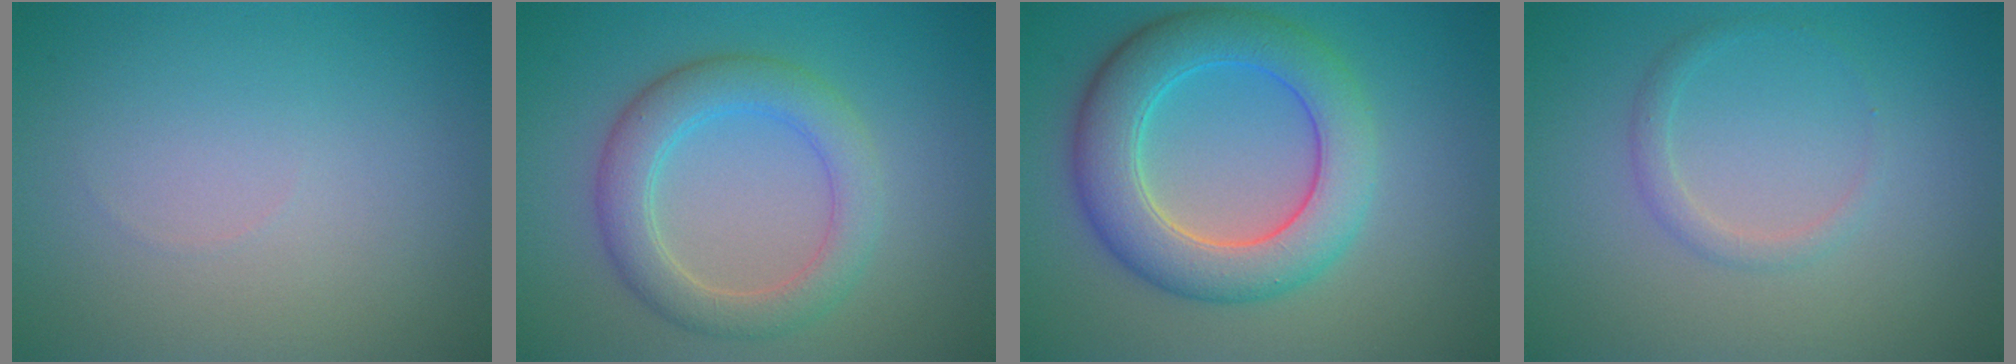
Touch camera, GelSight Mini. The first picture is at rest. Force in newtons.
{"total": 4.5, "press": 4.5, "slide": 0.3}
{"total": 7.3, "press": 7.3, "slide": 0.3}
{"total": 1.3, "press": 1.3, "slide": 0.1}